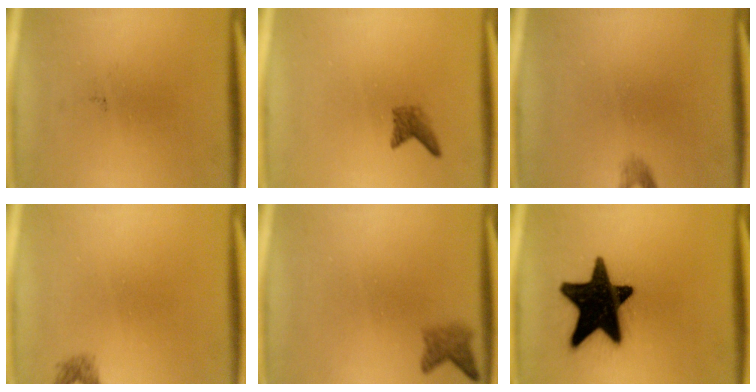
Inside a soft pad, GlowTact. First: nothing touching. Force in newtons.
{"total": 1.7}
{"total": 1.0}
{"total": 1.1}
{"total": 2.1}
{"total": 19.7}